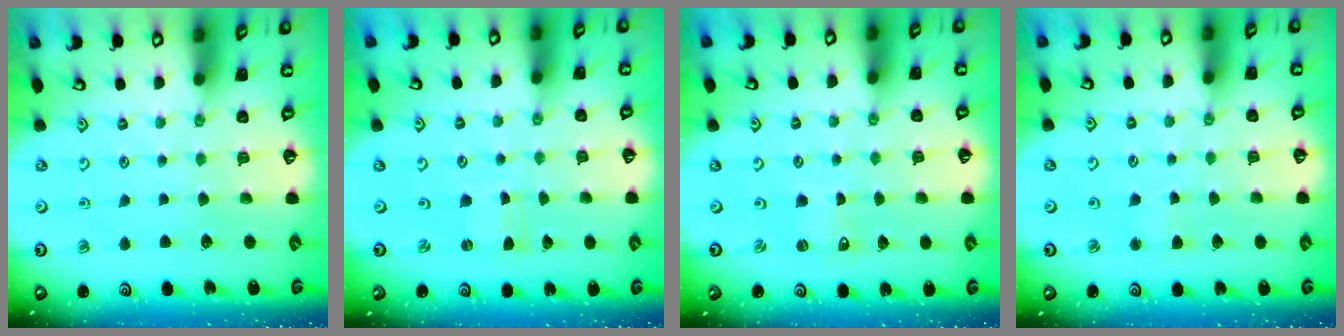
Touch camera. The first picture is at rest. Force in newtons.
{"total": 0.0}
{"total": 0.0}
{"total": 2.4, "press": 2.4, "slide": 0.5}